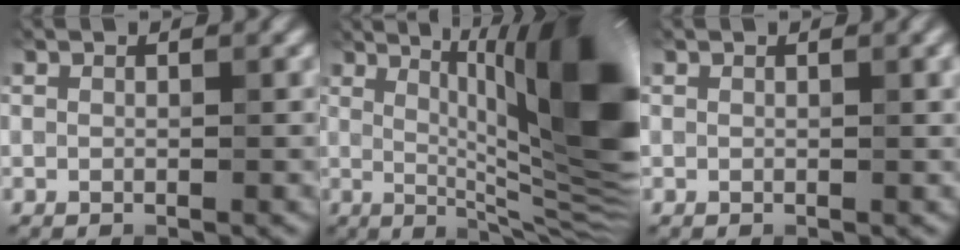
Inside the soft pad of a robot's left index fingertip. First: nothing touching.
{"total": 12.8, "force": [2.4, 2.8, 12.2], "torque": [-0.158, 0.004, 0.044]}
{"total": 1.5, "force": [0.5, 0.5, 1.3], "torque": [-0.011, 0.003, 0.008]}